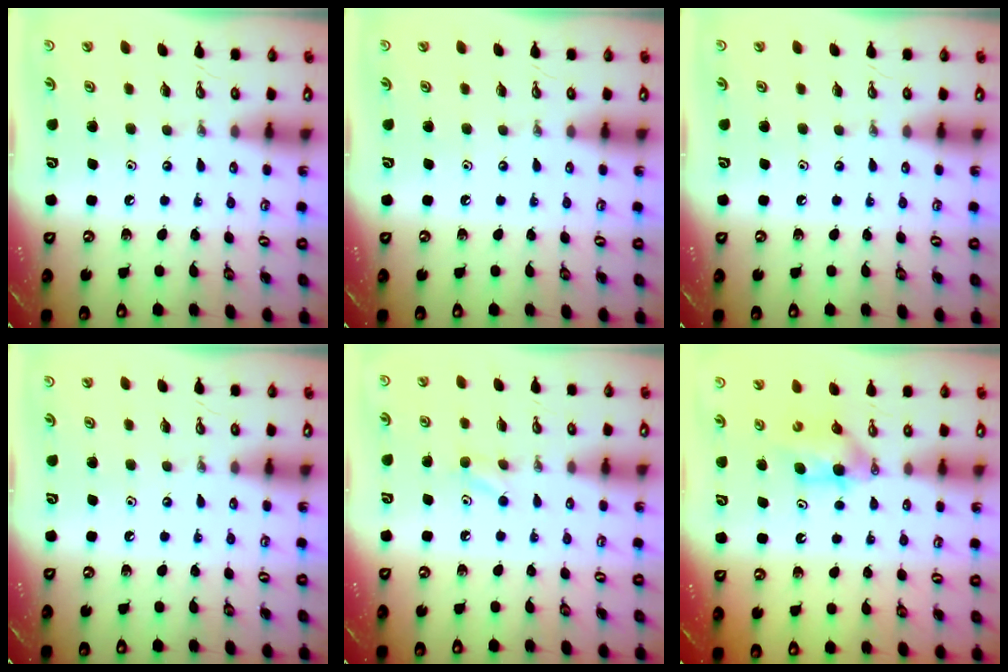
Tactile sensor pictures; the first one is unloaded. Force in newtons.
{"total": 0.0}
{"total": 0.0}
{"total": 0.0}
{"total": 3.8, "press": 3.7, "slide": 0.5}
{"total": 4.4, "press": 4.3, "slide": 0.9}